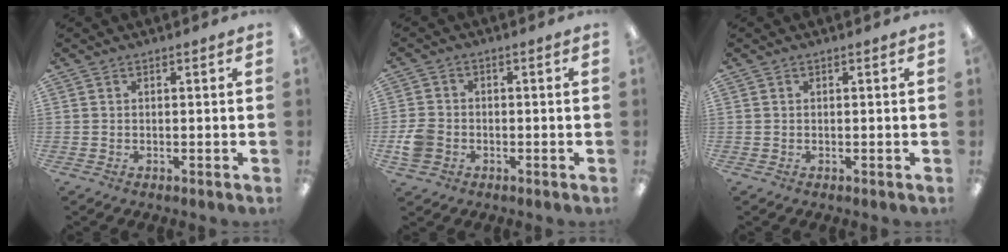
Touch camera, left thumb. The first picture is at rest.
{"total": 5.2, "force": [-1.8, 4.2, 2.4], "torque": [-0.036, 0.009, -0.030]}
{"total": 0.0}